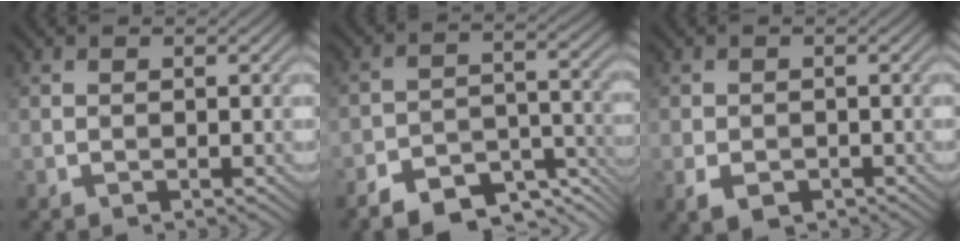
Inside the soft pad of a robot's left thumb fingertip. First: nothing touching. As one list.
[{"total": 8.7, "force": [-7.0, 3.4, 4.0], "torque": [-0.065, -0.006, -0.117]}, {"total": 2.3, "force": [-1.1, 1.6, 1.2], "torque": [-0.033, -0.008, -0.022]}]